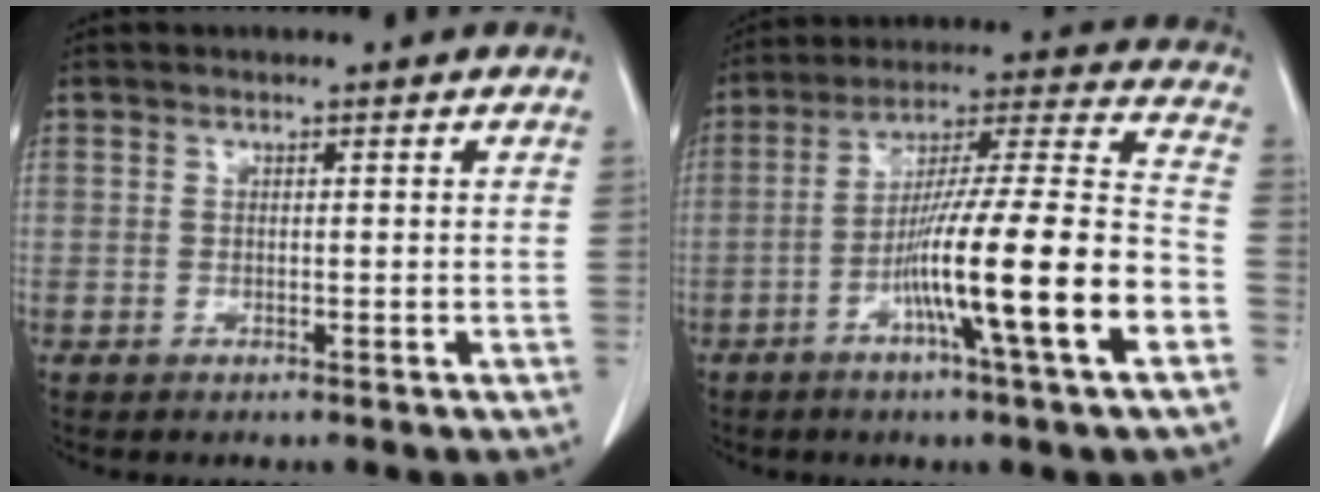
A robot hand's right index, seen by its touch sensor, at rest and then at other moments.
{"total": 18.7, "force": [-6.9, -0.3, 17.3], "torque": [-0.282, -0.004, -0.117]}